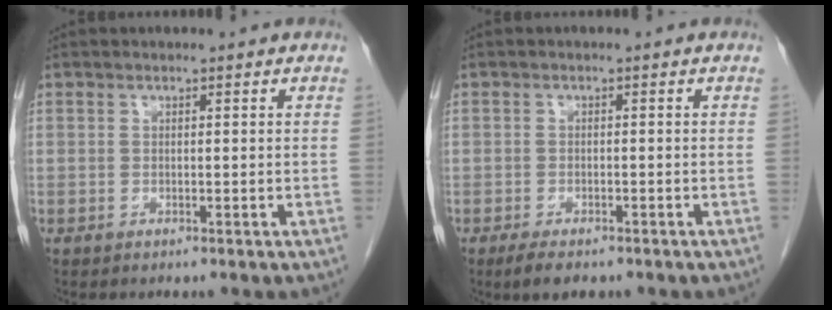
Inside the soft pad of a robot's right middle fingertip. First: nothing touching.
{"total": 3.5, "force": [-2.5, 1.2, 2.1], "torque": [-0.042, -0.008, -0.035]}